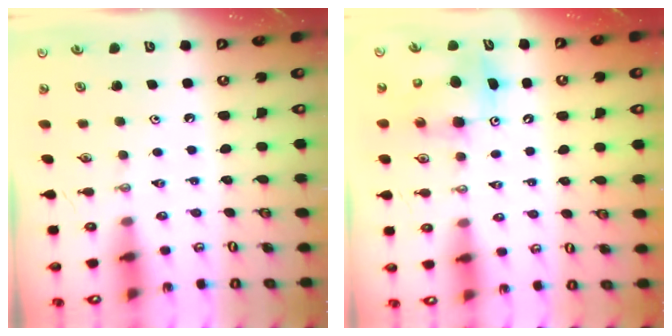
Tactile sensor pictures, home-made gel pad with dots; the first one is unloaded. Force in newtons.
{"total": 8.3, "press": 8.1, "slide": 1.9}